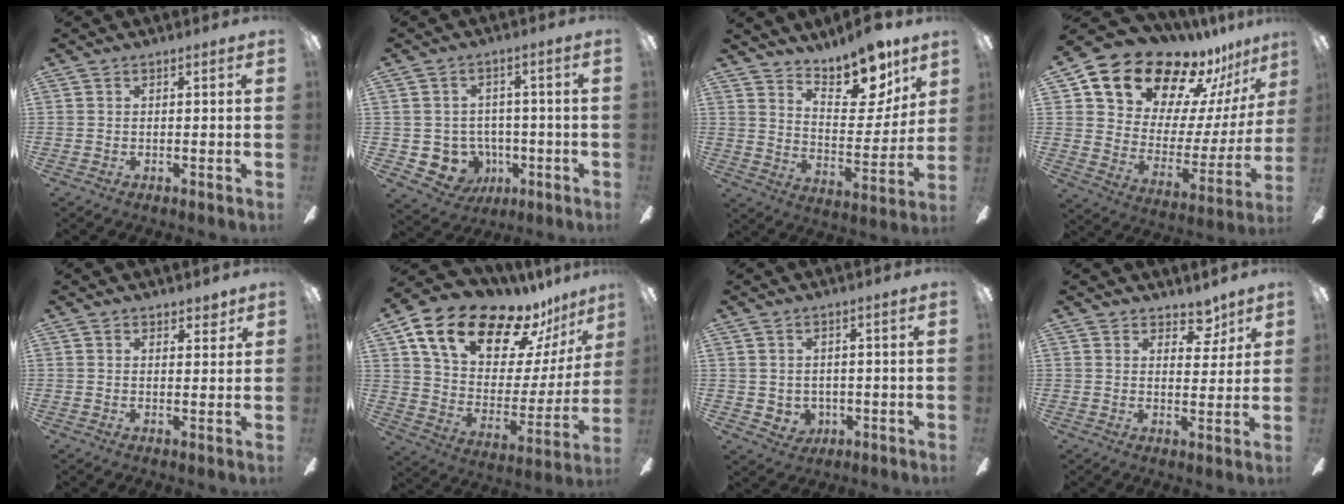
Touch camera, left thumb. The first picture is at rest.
{"total": 6.8, "force": [-0.6, 6.7, 1.3], "torque": [-0.055, 0.000, -0.003]}
{"total": 15.5, "force": [12.5, 5.8, 7.0], "torque": [-0.092, -0.093, 0.215]}
{"total": 19.1, "force": [14.8, 10.0, 6.7], "torque": [-0.129, -0.107, 0.277]}
{"total": 2.8, "force": [2.4, 1.3, 0.8], "torque": [0.005, -0.011, 0.040]}
{"total": 20.6, "force": [15.0, 10.1, 10.0], "torque": [-0.173, -0.096, 0.271]}
{"total": 3.0, "force": [0.8, 2.8, 0.8], "torque": [-0.013, -0.004, 0.015]}
{"total": 6.3, "force": [4.7, 3.5, 2.2], "torque": [-0.009, -0.026, 0.079]}